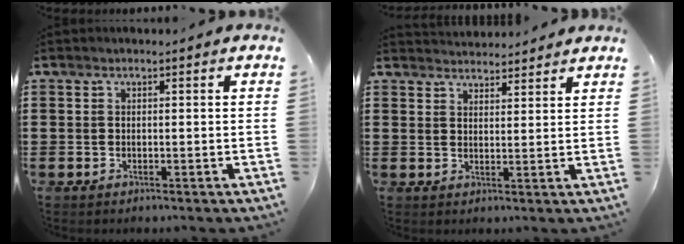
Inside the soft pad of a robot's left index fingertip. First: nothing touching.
{"total": 3.0, "force": [3.0, 0.2, -0.3], "torque": [-0.001, -0.008, 0.057]}